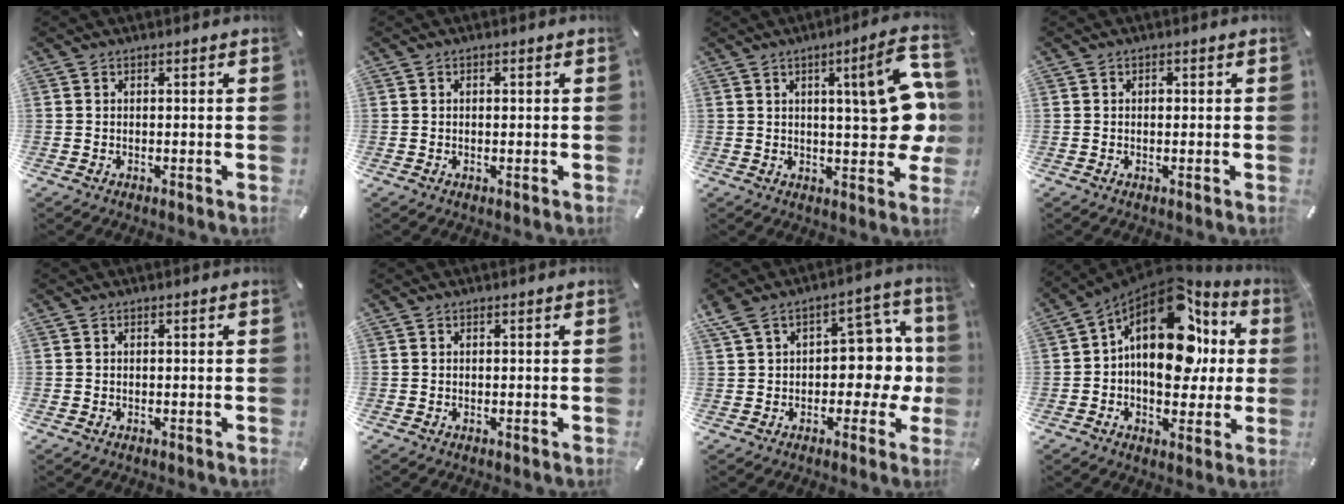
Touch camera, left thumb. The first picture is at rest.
{"total": 1.0, "force": [0.1, 0.6, 0.8], "torque": [-0.015, 0.003, -0.001]}
{"total": 18.4, "force": [3.2, 5.3, 17.3], "torque": [-0.212, -0.023, 0.041]}
{"total": 1.1, "force": [0.1, 0.7, 0.8], "torque": [-0.009, -0.001, -0.001]}
{"total": 0.0}
{"total": 0.0}
{"total": 14.2, "force": [2.3, 9.3, 10.5], "torque": [-0.146, -0.005, 0.048]}
{"total": 21.2, "force": [5.5, 13.4, 15.4], "torque": [-0.233, -0.039, 0.094]}